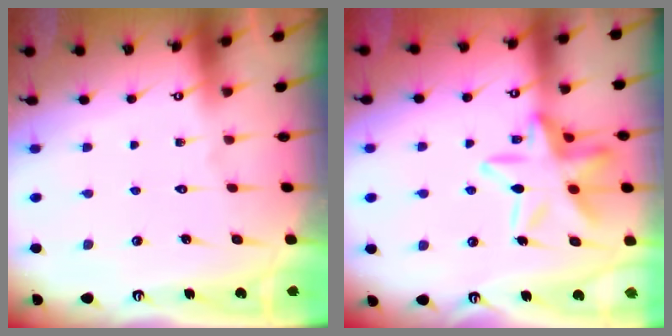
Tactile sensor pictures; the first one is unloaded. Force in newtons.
{"total": 17.0, "press": 16.9, "slide": 1.6}